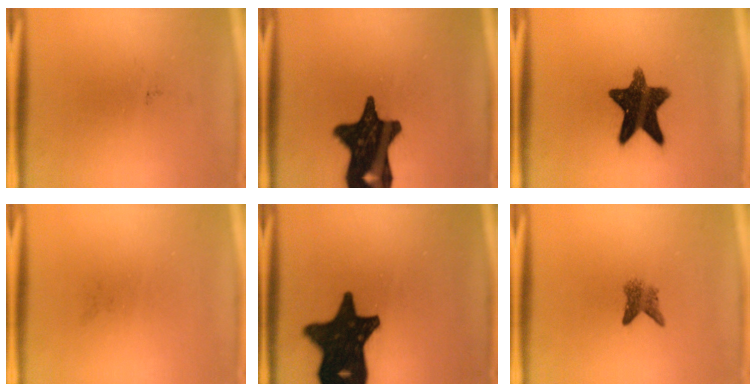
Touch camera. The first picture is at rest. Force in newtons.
{"total": 17.0}
{"total": 13.3}
{"total": 0.0}
{"total": 18.2}
{"total": 2.6}